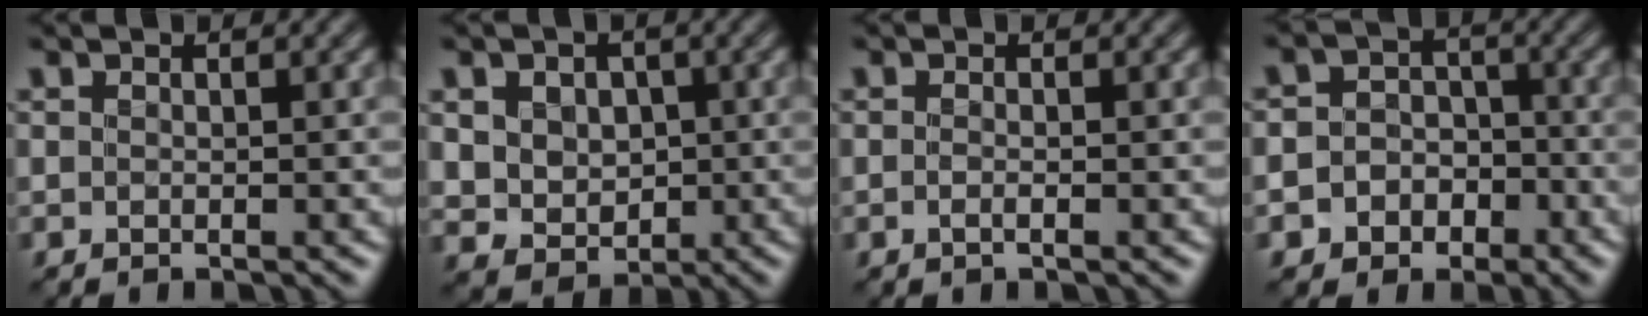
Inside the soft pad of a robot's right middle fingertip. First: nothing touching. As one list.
[{"total": 5.1, "force": [0.7, 4.2, 2.8], "torque": [-0.044, 0.011, 0.002]}, {"total": 0.9, "force": [-0.3, 0.2, 0.8], "torque": [-0.016, -0.004, -0.007]}, {"total": 5.0, "force": [-2.3, 4.2, 1.3], "torque": [0.006, 0.003, -0.056]}]